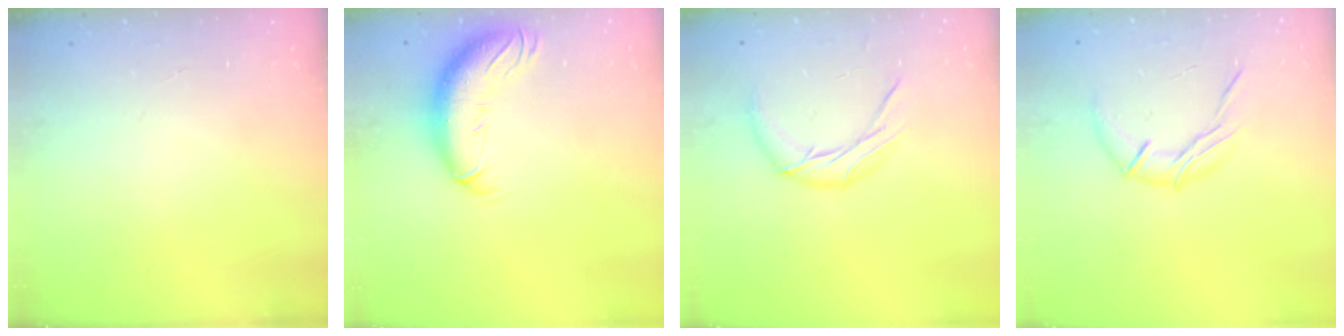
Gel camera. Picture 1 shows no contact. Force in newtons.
{"total": 11.5, "press": 11.2, "slide": 2.9}
{"total": 9.5, "press": 9.5, "slide": 0.4}
{"total": 8.9, "press": 8.9, "slide": 0.3}